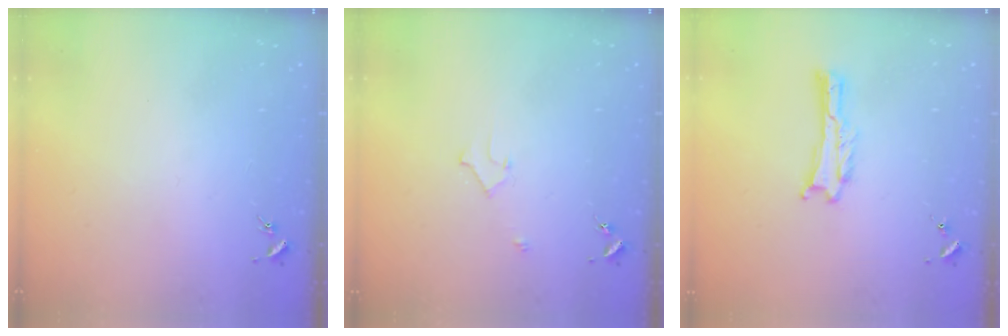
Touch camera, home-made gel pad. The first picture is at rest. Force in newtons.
{"total": 2.2, "press": 2.2, "slide": 0.2}
{"total": 0.0}